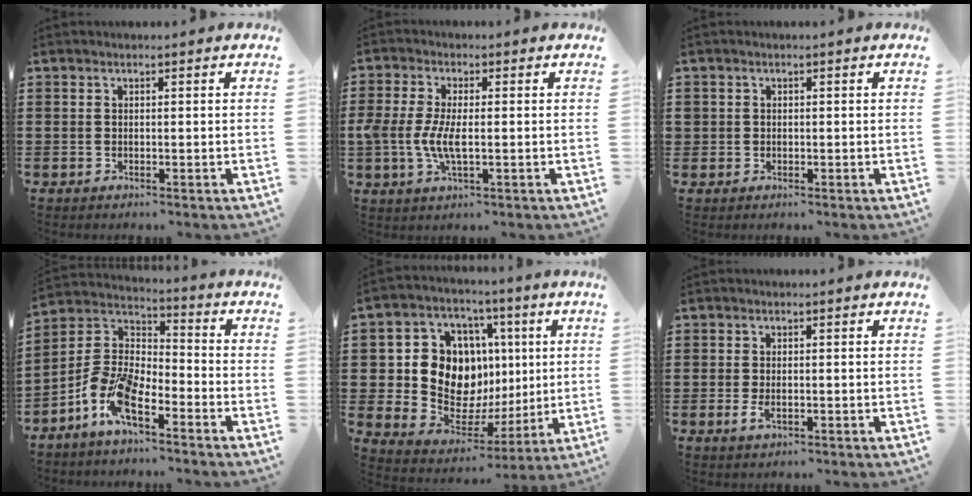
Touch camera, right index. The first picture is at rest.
{"total": 5.8, "force": [-0.9, 2.2, 5.3], "torque": [-0.120, -0.005, -0.023]}
{"total": 0.9, "force": [0.0, 0.9, 0.0], "torque": [-0.003, 0.004, -0.002]}
{"total": 10.1, "force": [-6.6, 3.4, 6.9], "torque": [-0.168, -0.006, -0.131]}
{"total": 12.9, "force": [2.2, 10.8, 6.7], "torque": [-0.139, -0.015, 0.050]}
{"total": 1.5, "force": [-0.3, 0.8, 1.3], "torque": [-0.024, 0.000, -0.006]}